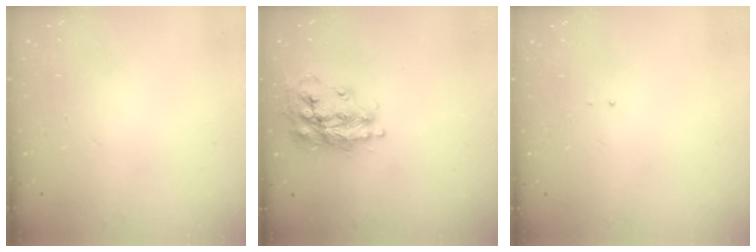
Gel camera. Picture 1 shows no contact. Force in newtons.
{"total": 17.1, "press": 17.0, "slide": 1.5}
{"total": 0.7, "press": 0.7, "slide": 0.1}